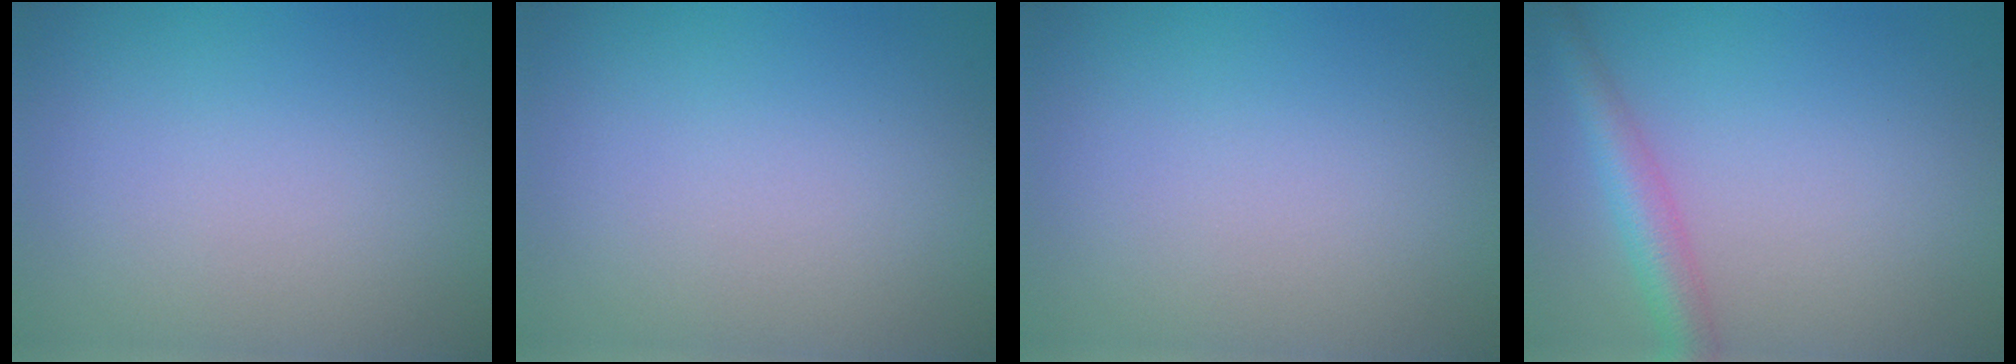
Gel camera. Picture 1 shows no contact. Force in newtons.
{"total": 0.0}
{"total": 0.0}
{"total": 3.4, "press": 3.4, "slide": 0.2}